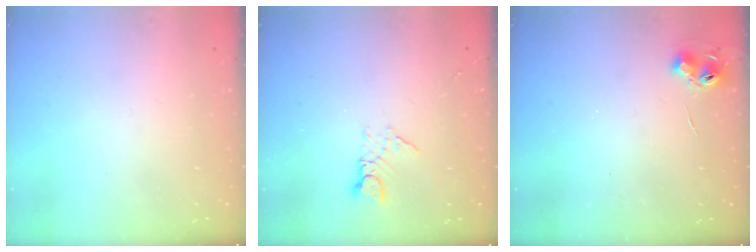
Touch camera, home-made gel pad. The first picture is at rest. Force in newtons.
{"total": 3.0, "press": 3.0, "slide": 0.3}
{"total": 5.7, "press": 5.7, "slide": 0.6}